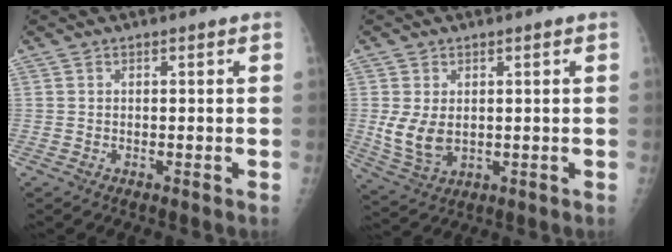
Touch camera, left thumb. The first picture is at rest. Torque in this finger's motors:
{"motor_torque": [-0.13, 0.41, 0.36, -0.06, 0.11]}